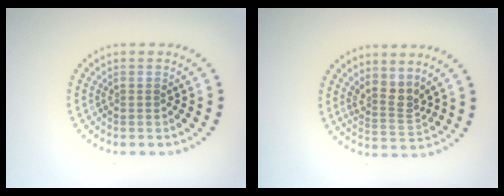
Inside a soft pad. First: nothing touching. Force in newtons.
{"total": 2.8, "press": 2.0, "slide": 2.0}